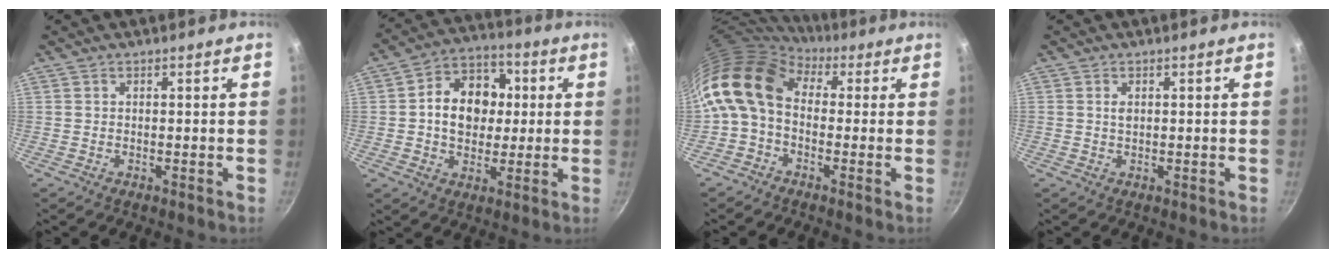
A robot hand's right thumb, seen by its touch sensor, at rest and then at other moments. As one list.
[{"total": 13.1, "force": [1.2, 10.3, 8.0], "torque": [-0.085, 0.017, 0.007]}, {"total": 12.5, "force": [1.5, 8.9, 8.7], "torque": [-0.156, 0.023, 0.004]}, {"total": 1.2, "force": [0.3, 0.8, 0.9], "torque": [-0.015, 0.000, 0.003]}]